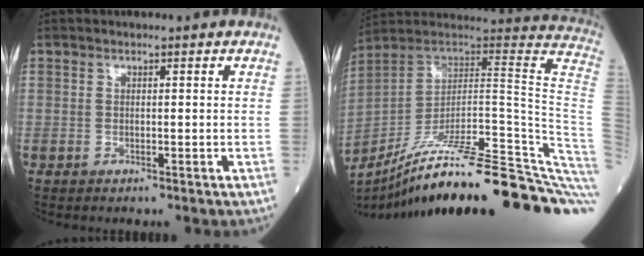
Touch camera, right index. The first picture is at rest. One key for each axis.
{"total": 35.9, "fx": -27.1, "fy": 0.7, "fz": 23.5, "tx": -0.199, "ty": -0.028, "tz": -0.382}